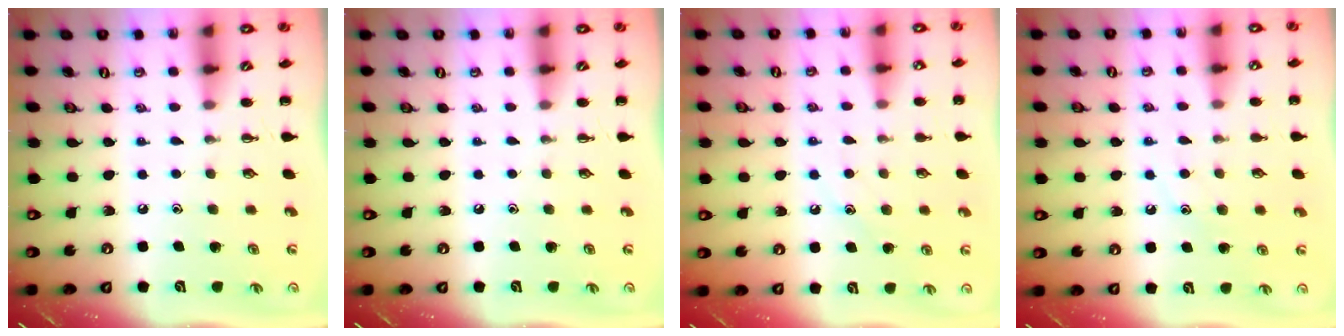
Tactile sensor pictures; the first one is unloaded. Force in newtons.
{"total": 0.0}
{"total": 8.7, "press": 8.5, "slide": 1.5}
{"total": 9.2, "press": 9.1, "slide": 1.2}